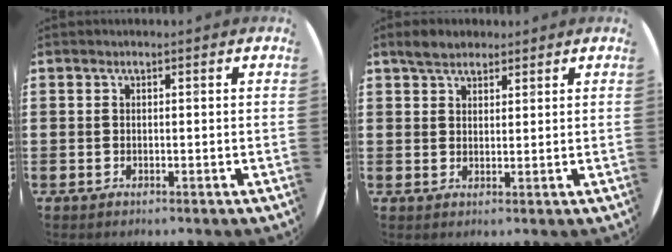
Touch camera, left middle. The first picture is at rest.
{"total": 3.1, "force": [2.8, 1.3, 0.8], "torque": [-0.013, 0.003, 0.051]}